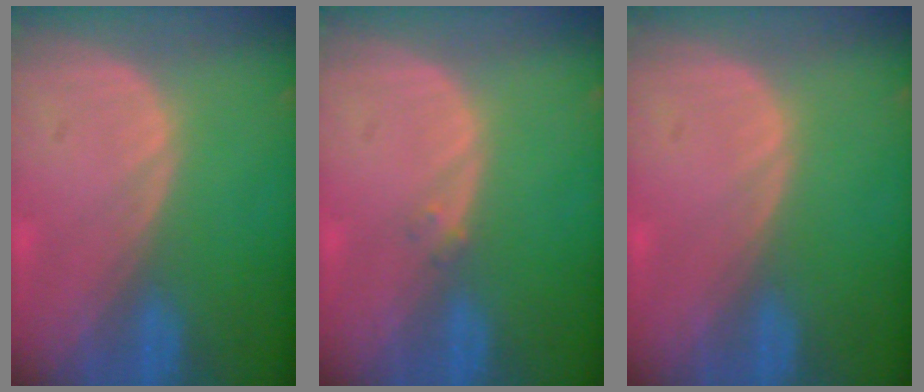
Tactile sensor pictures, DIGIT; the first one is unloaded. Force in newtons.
{"total": 1.0, "press": 0.9, "slide": 0.4}
{"total": 0.5, "press": 0.0, "slide": 0.5}